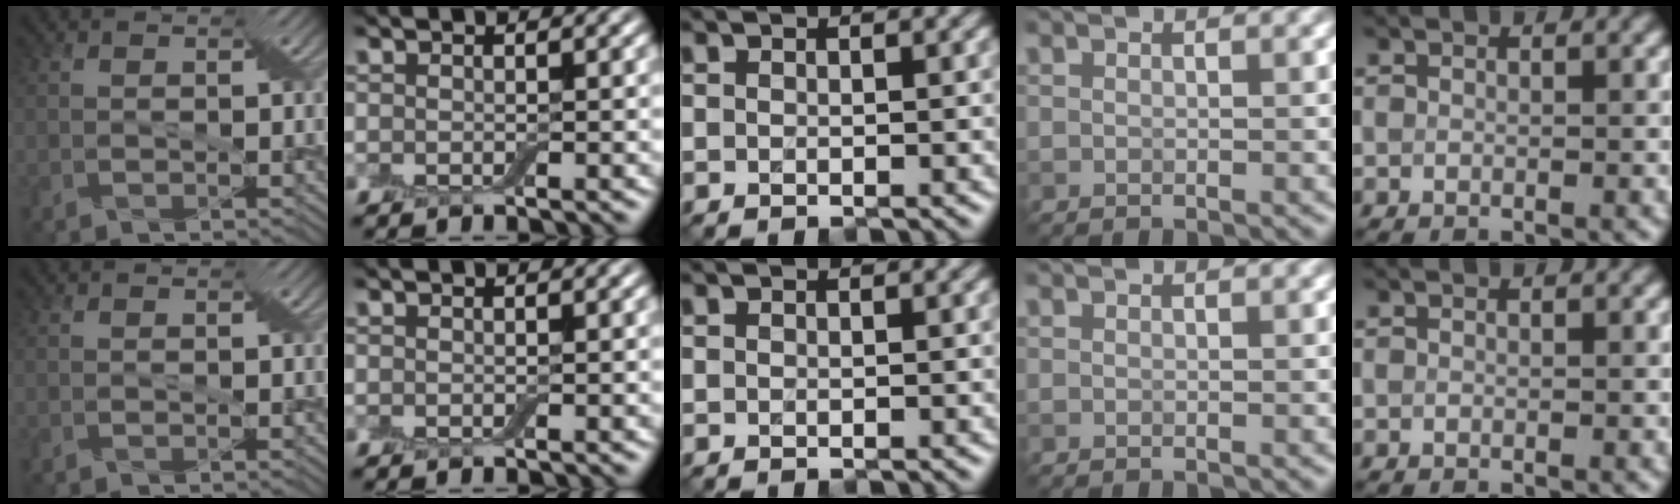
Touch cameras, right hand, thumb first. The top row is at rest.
{}